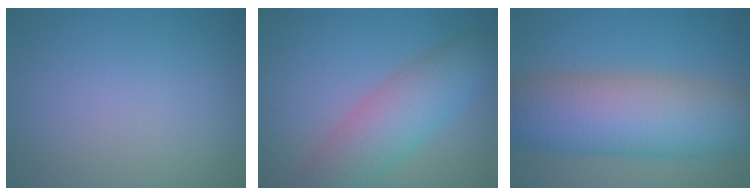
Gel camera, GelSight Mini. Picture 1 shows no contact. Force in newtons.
{"total": 6.2, "press": 6.2, "slide": 0.3}
{"total": 10.8, "press": 10.8, "slide": 0.7}